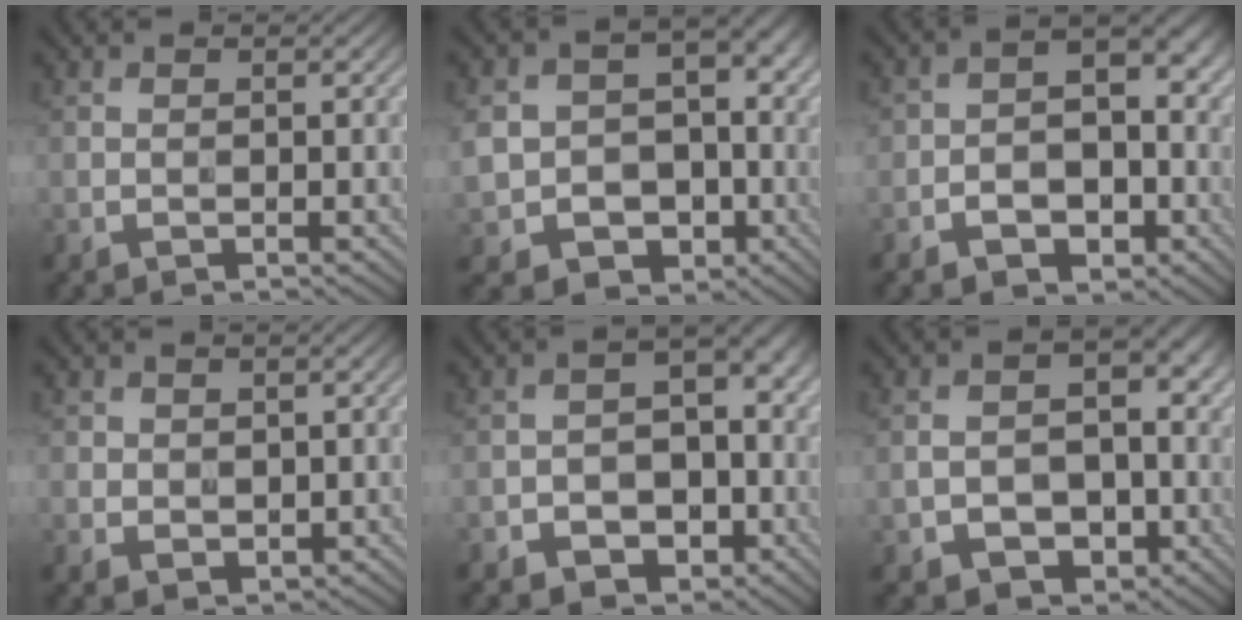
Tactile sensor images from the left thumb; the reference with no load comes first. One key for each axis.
{"total": 16.5, "fx": -3.3, "fy": 14.4, "fz": 7.4, "tx": -0.183, "ty": -0.044, "tz": -0.056}
{"total": 7.7, "fx": -3.0, "fy": 5.6, "fz": 4.3, "tx": -0.049, "ty": -0.009, "tz": -0.050}
{"total": 2.4, "fx": 0.4, "fy": 2.3, "fz": 0.8, "tx": -0.022, "ty": -0.008, "tz": 0.008}
{"total": 9.5, "fx": -3.8, "fy": 7.2, "fz": 4.9, "tx": -0.060, "ty": -0.009, "tz": -0.067}
{"total": 10.2, "fx": -2.9, "fy": 8.0, "fz": 5.5, "tx": -0.078, "ty": -0.021, "tz": -0.051}